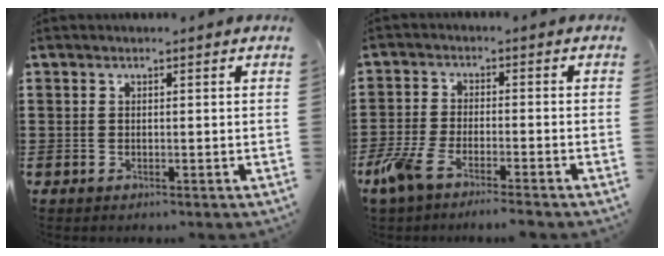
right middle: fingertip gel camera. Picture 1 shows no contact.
{"total": 5.6, "force": [-4.4, 1.0, 3.3], "torque": [-0.094, -0.015, -0.092]}